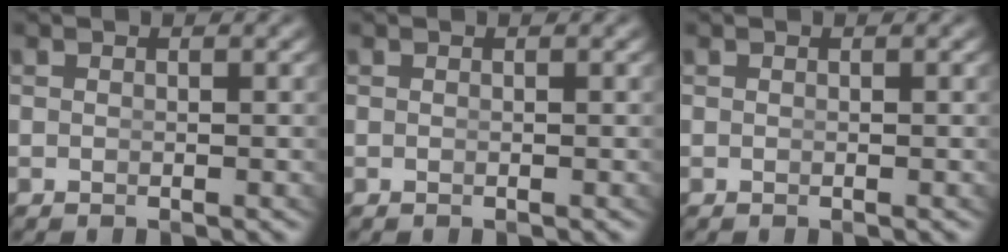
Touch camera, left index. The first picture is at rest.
{"total": 0.0}
{"total": 0.0}